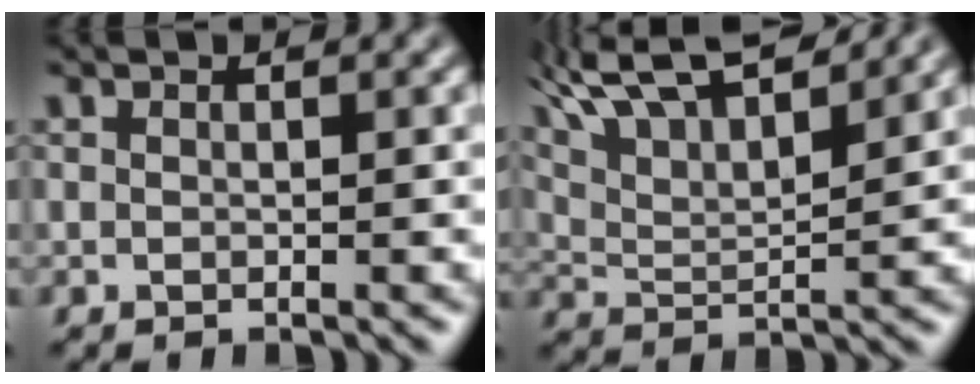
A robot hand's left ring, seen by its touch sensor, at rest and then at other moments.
{"total": 11.6, "force": [7.8, 4.1, 7.5], "torque": [-0.163, 0.044, 0.122]}